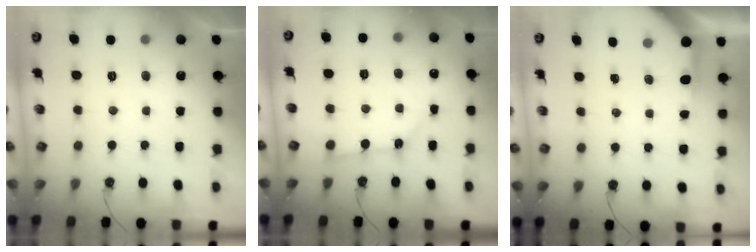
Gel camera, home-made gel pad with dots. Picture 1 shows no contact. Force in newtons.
{"total": 3.0, "press": 3.0, "slide": 0.1}
{"total": 6.5, "press": 6.5, "slide": 0.4}